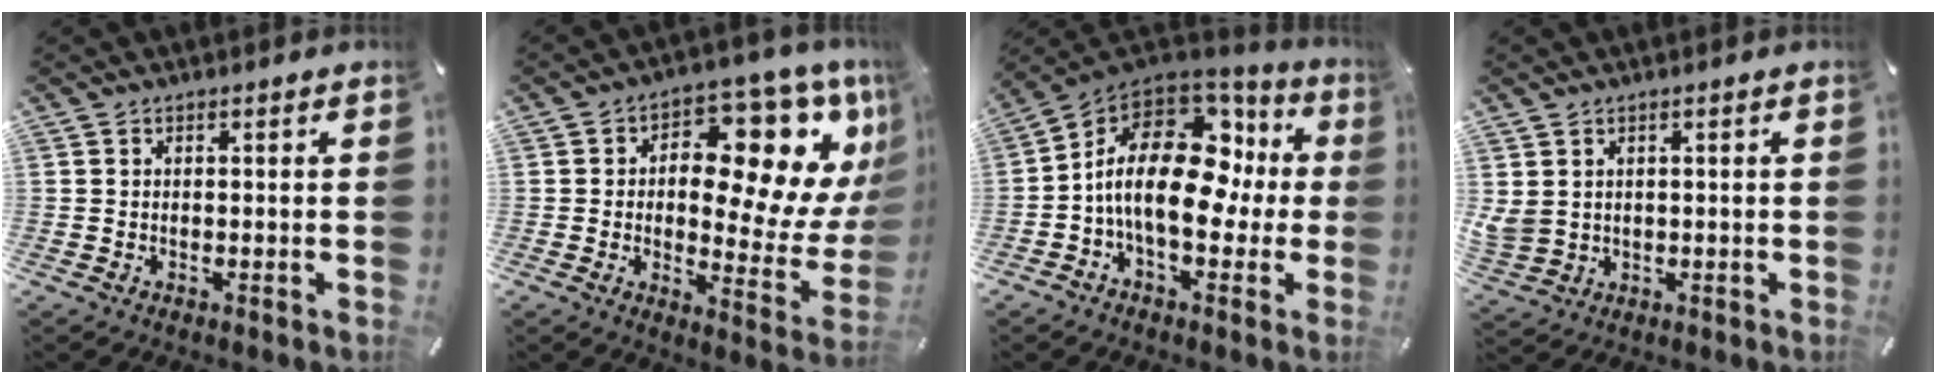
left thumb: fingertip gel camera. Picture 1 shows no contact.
{"total": 16.8, "force": [7.2, 9.1, 12.2], "torque": [-0.126, -0.084, 0.109]}
{"total": 20.7, "force": [0.7, 11.5, 17.2], "torque": [-0.299, 0.000, 0.012]}
{"total": 4.0, "force": [1.5, 3.5, 1.2], "torque": [-0.042, -0.006, 0.028]}